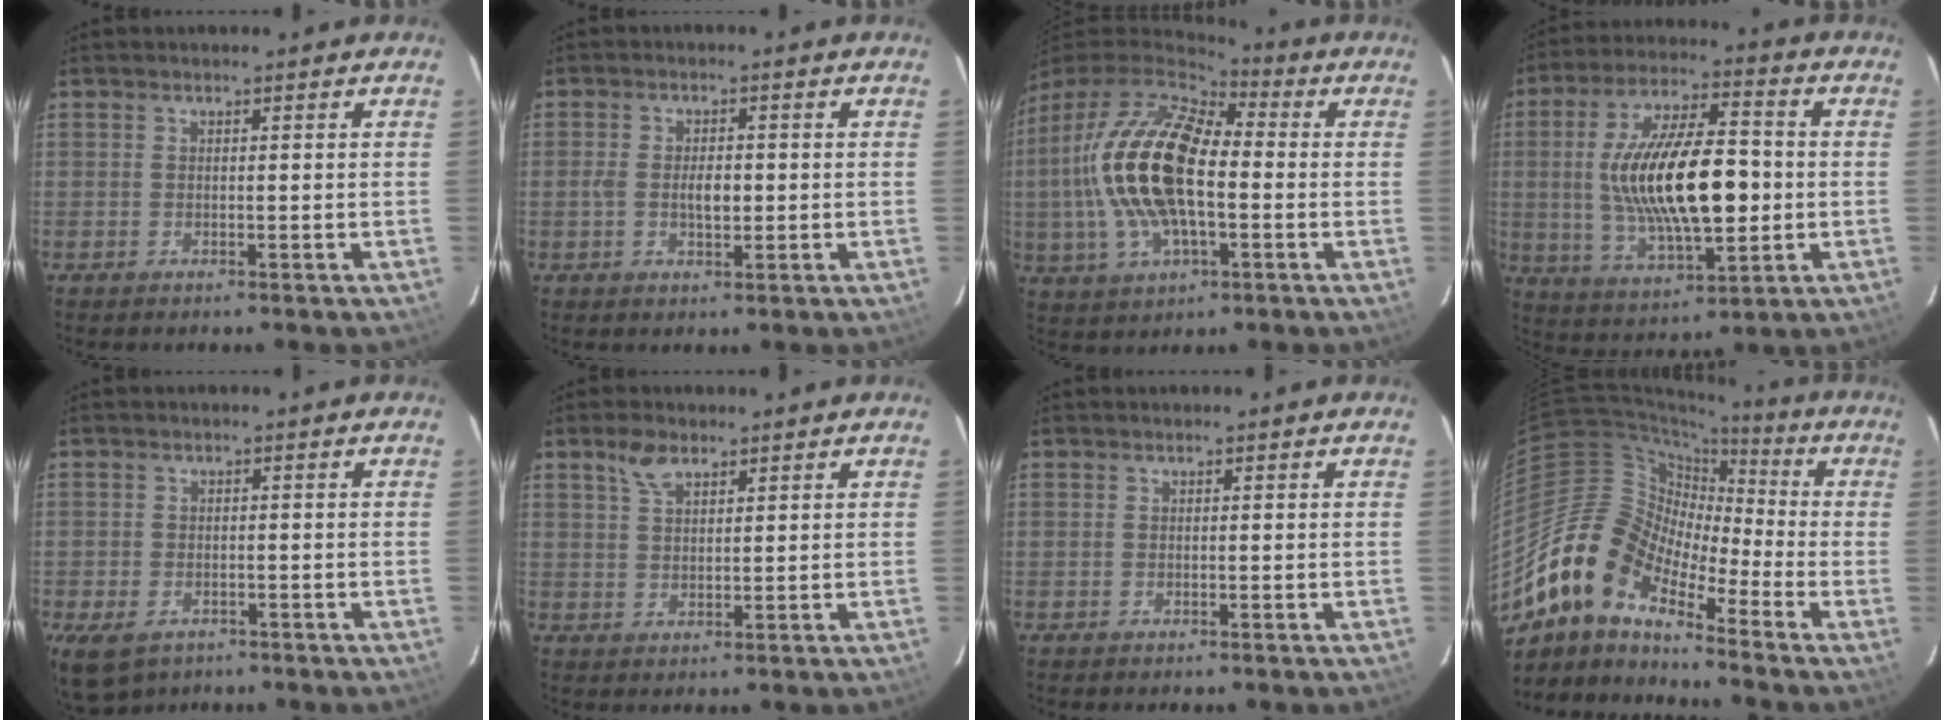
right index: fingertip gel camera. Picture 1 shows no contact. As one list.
[{"total": 4.1, "force": [-0.4, 2.0, 3.6], "torque": [-0.069, 0.002, -0.007]}, {"total": 20.1, "force": [-0.8, 9.5, 17.7], "torque": [-0.359, 0.003, -0.019]}, {"total": 19.9, "force": [-0.5, 7.6, 18.4], "torque": [-0.336, 0.005, 0.001]}, {"total": 6.7, "force": [-3.8, 4.4, 3.3], "torque": [-0.079, -0.019, -0.059]}, {"total": 4.0, "force": [2.6, 2.0, 2.3], "torque": [-0.043, 0.009, 0.051]}, {"total": 0.0}, {"total": 14.9, "force": [-10.6, 6.3, 8.4], "torque": [-0.144, 0.004, -0.221]}]